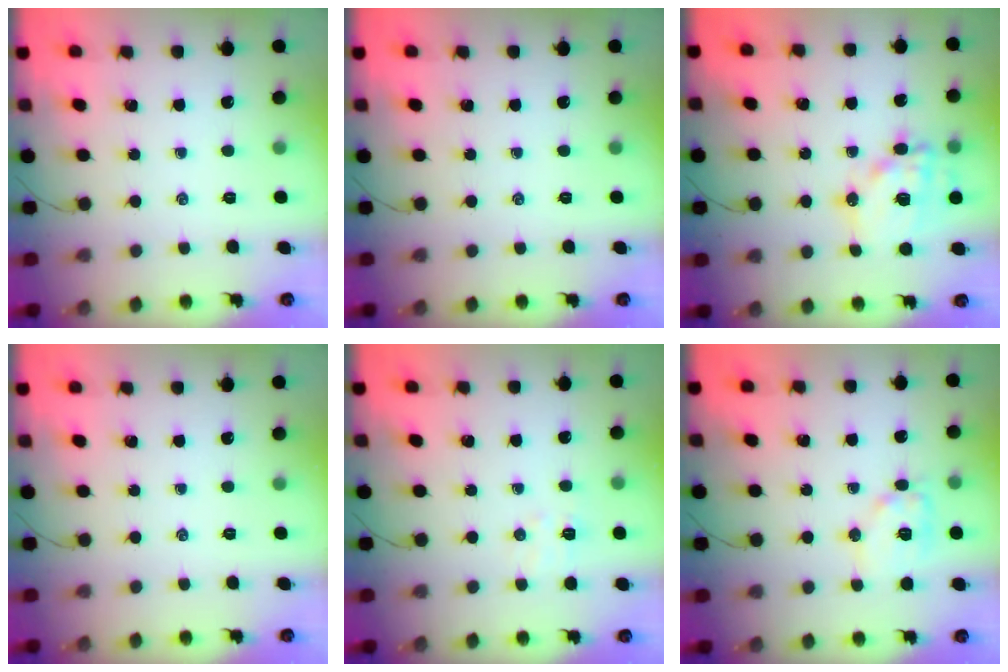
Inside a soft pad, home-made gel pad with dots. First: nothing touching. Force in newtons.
{"total": 0.0}
{"total": 15.3, "press": 15.0, "slide": 3.1}
{"total": 0.0}
{"total": 4.9, "press": 4.7, "slide": 1.2}
{"total": 10.8, "press": 10.8, "slide": 0.7}